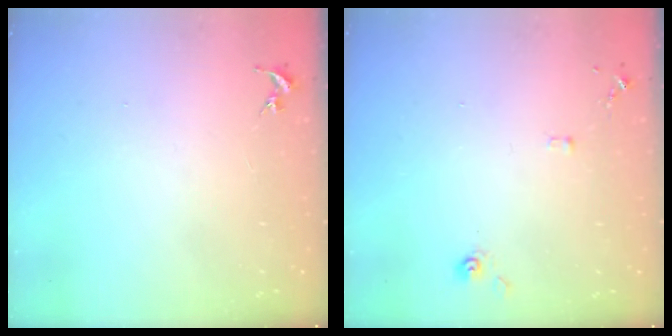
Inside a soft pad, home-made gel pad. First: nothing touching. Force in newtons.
{"total": 4.8, "press": 4.8, "slide": 0.3}